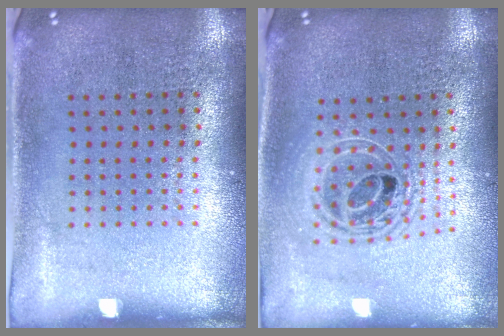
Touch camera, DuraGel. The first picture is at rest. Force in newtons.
{"total": 1.8, "press": 1.4, "slide": 1.1}